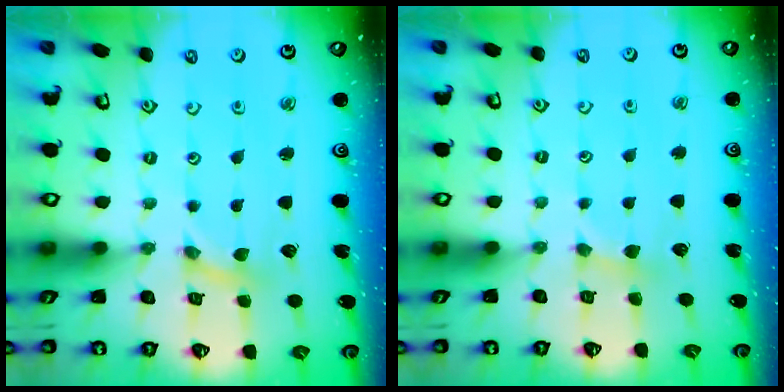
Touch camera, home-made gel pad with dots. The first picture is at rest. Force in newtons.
{"total": 2.1, "press": 2.0, "slide": 0.4}